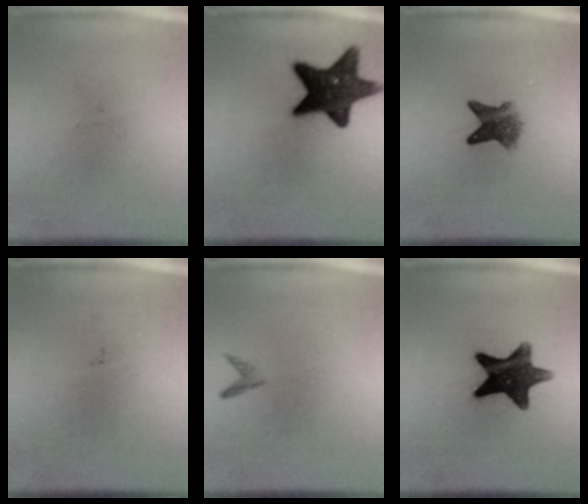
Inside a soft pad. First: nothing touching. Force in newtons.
{"total": 15.0}
{"total": 4.9}
{"total": 0.0}
{"total": 0.8}
{"total": 13.1}